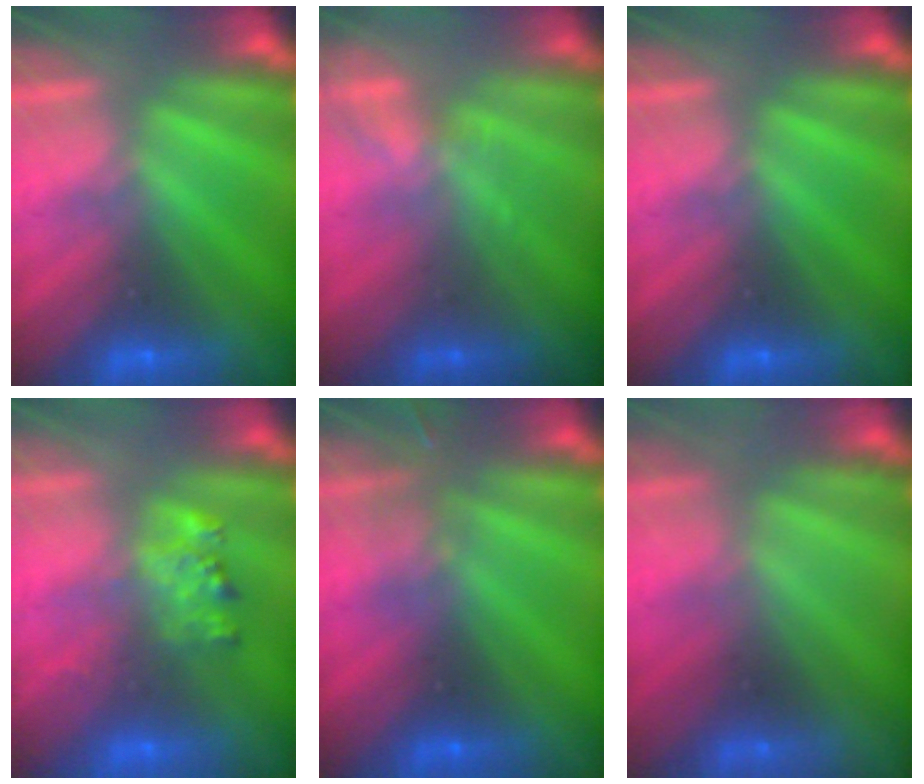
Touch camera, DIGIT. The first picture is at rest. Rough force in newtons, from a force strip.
{"total": 1.8}
{"total": 0.0}
{"total": 2.2}
{"total": 2.7}
{"total": 2.2}